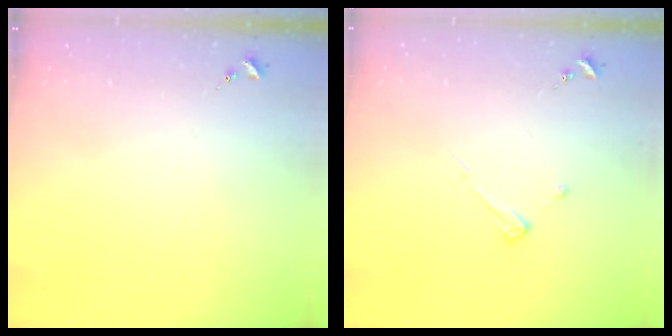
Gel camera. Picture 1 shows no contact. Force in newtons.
{"total": 3.8, "press": 3.8, "slide": 0.4}